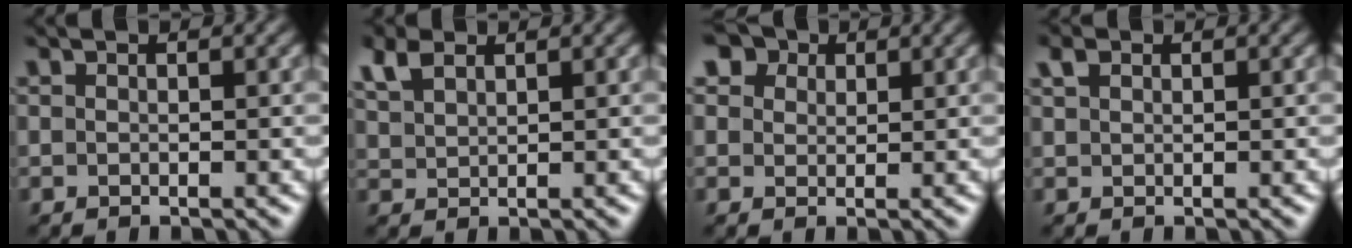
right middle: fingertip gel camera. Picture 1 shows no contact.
{"total": 2.6, "force": [1.8, 1.3, 1.2], "torque": [-0.037, 0.008, 0.041]}
{"total": 5.5, "force": [3.8, 3.4, 2.1], "torque": [-0.058, 0.004, 0.054]}
{"total": 1.5, "force": [0.9, 0.9, 0.7], "torque": [-0.019, 0.002, 0.019]}